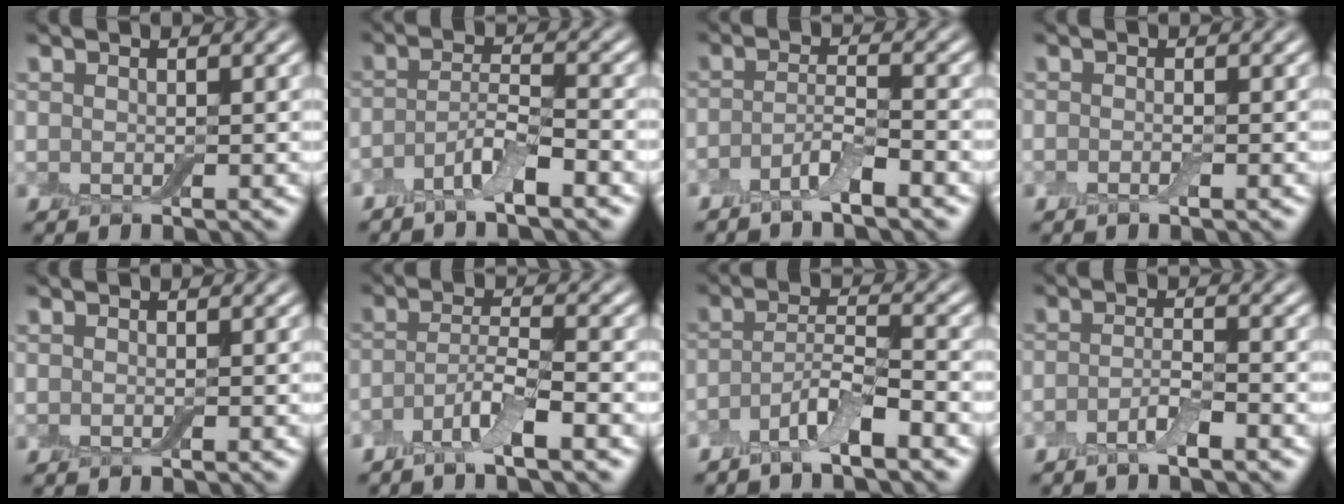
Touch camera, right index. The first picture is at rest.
{"total": 3.5, "force": [-2.5, 0.6, 2.4], "torque": [-0.048, 0.004, -0.055]}
{"total": 2.6, "force": [-2.0, 0.3, 1.7], "torque": [-0.033, 0.003, -0.047]}
{"total": 0.6, "force": [-0.4, 0.0, 0.4], "torque": [-0.009, 0.000, -0.008]}
{"total": 0.0}
{"total": 3.6, "force": [-2.2, 0.5, 2.7], "torque": [-0.054, 0.001, -0.052]}
{"total": 4.1, "force": [-2.9, 0.7, 2.9], "torque": [-0.054, 0.002, -0.061]}
{"total": 1.9, "force": [-1.4, 0.2, 1.3], "torque": [-0.025, 0.003, -0.032]}